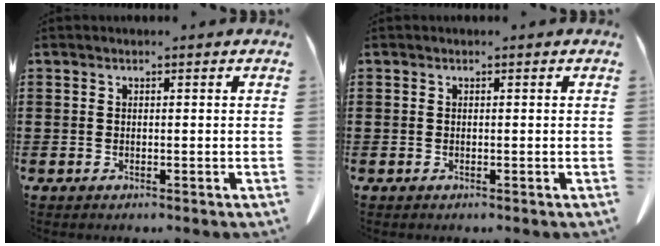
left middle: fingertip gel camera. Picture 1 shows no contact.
{"total": 0.0}